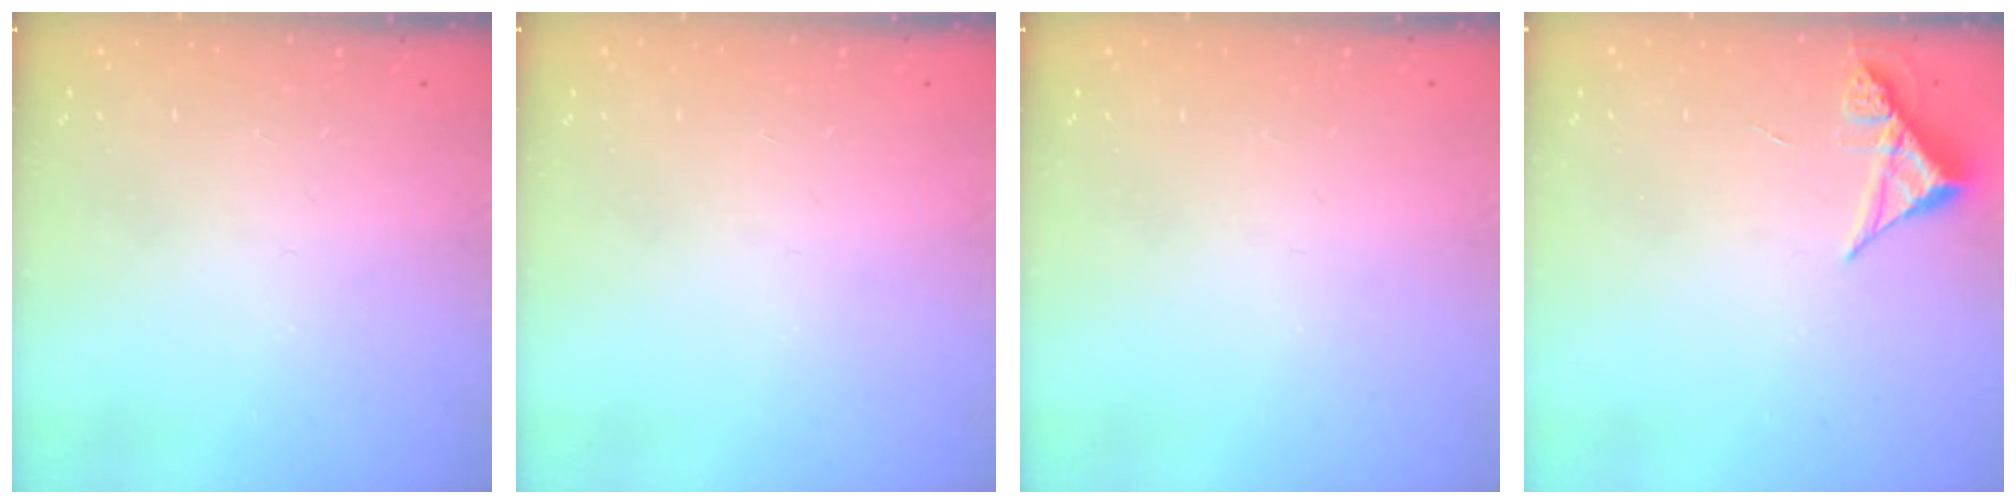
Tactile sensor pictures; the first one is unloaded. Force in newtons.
{"total": 0.0}
{"total": 0.0}
{"total": 4.9, "press": 4.9, "slide": 0.4}